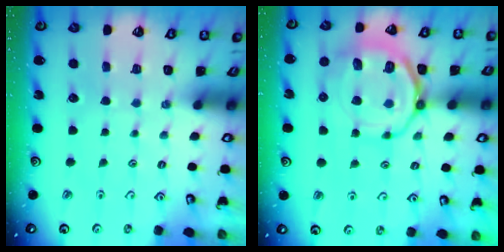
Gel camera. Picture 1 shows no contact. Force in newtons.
{"total": 13.7, "press": 13.5, "slide": 2.2}